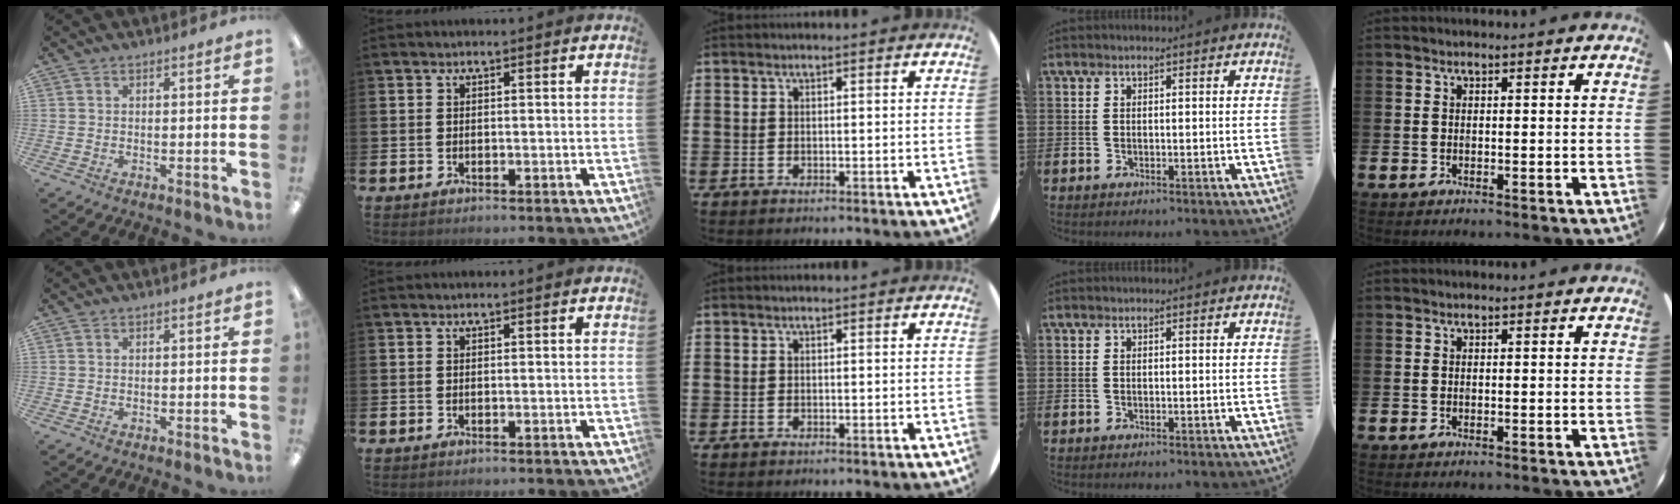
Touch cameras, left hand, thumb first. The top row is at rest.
{}